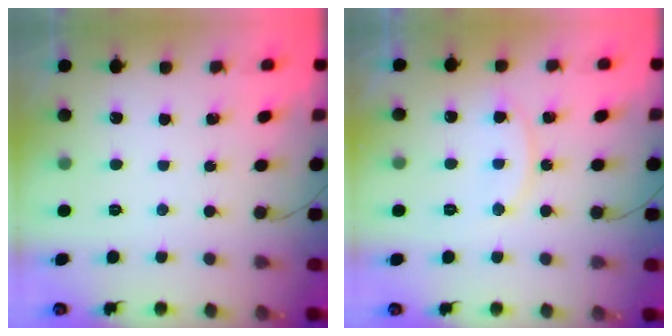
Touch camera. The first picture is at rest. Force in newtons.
{"total": 9.4, "press": 9.4, "slide": 0.7}